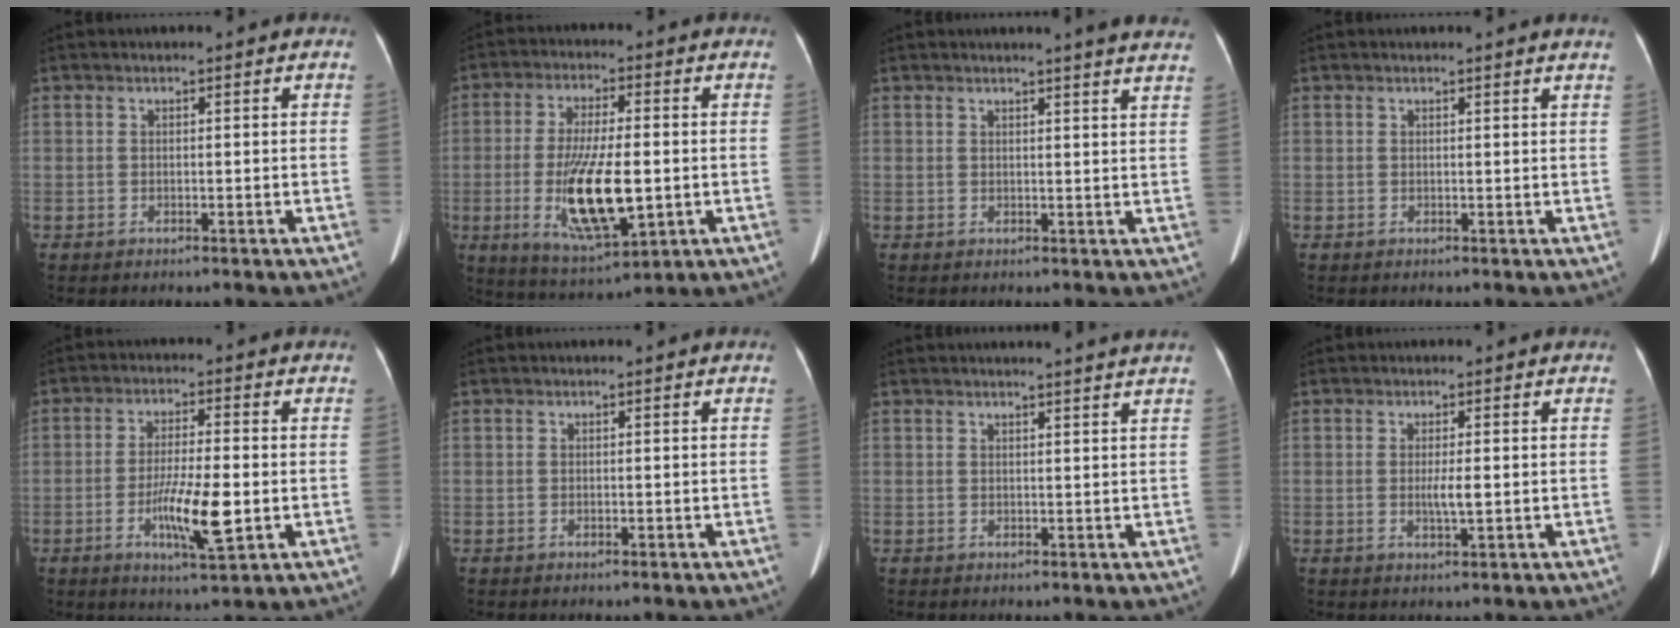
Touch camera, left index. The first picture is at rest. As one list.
[{"total": 13.5, "force": [-2.7, 3.5, 12.8], "torque": [-0.241, -0.019, -0.039]}, {"total": 8.4, "force": [7.6, -0.3, 3.4], "torque": [-0.038, -0.012, 0.063]}, {"total": 1.3, "force": [1.3, -0.2, 0.4], "torque": [-0.021, -0.006, 0.011]}, {"total": 8.8, "force": [-2.5, 1.2, 8.3], "torque": [-0.148, -0.013, -0.046]}, {"total": 0.6, "force": [-0.5, 0.1, 0.3], "torque": [-0.002, -0.001, -0.009]}, {"total": 4.7, "force": [4.3, -1.0, 1.6], "torque": [-0.019, 0.003, 0.039]}, {"total": 2.6, "force": [-0.5, 0.3, 2.5], "torque": [-0.047, -0.005, -0.011]}]